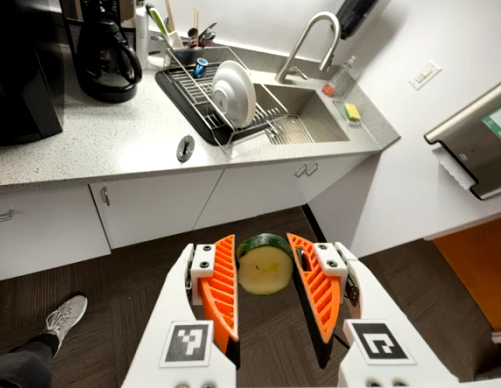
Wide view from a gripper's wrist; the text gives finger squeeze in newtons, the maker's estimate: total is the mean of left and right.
{"total": 9.8, "left": 9.9, "right": 9.7}